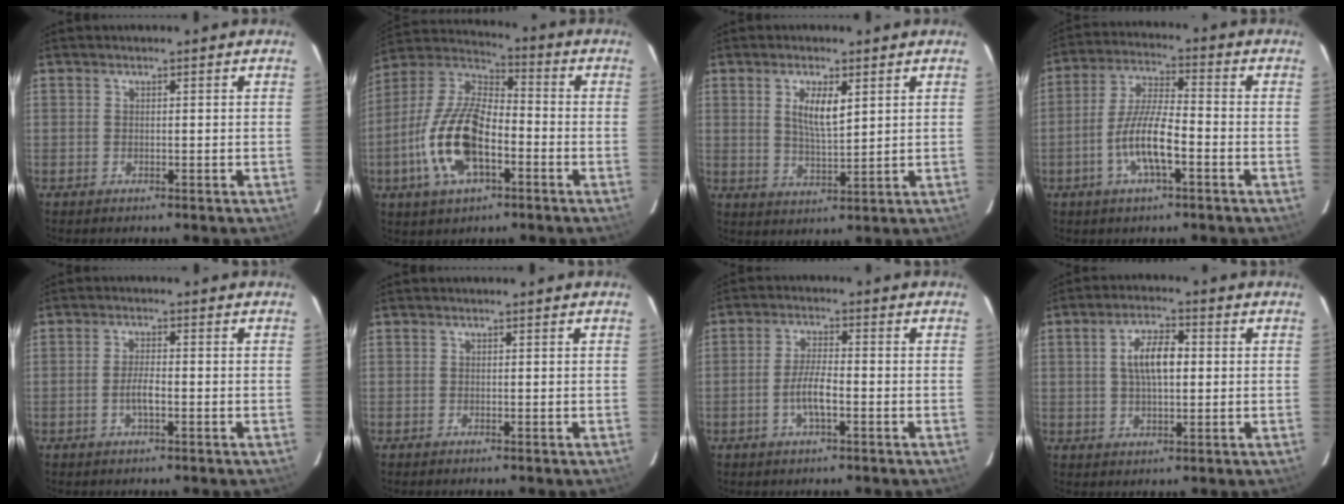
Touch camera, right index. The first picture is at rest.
{"total": 16.7, "force": [-5.6, 7.6, 13.7], "torque": [-0.291, 0.000, -0.109]}
{"total": 6.0, "force": [2.2, 2.0, 5.2], "torque": [-0.094, -0.003, 0.043]}
{"total": 9.8, "force": [-3.9, 2.3, 8.8], "torque": [-0.178, 0.002, -0.073]}
{"total": 3.0, "force": [-1.2, 0.7, 2.6], "torque": [-0.055, 0.002, -0.024]}
{"total": 0.0}
{"total": 5.0, "force": [-2.0, 1.1, 4.5], "torque": [-0.093, 0.003, -0.039]}
{"total": 7.3, "force": [0.9, 3.2, 6.5], "torque": [-0.120, 0.013, 0.019]}